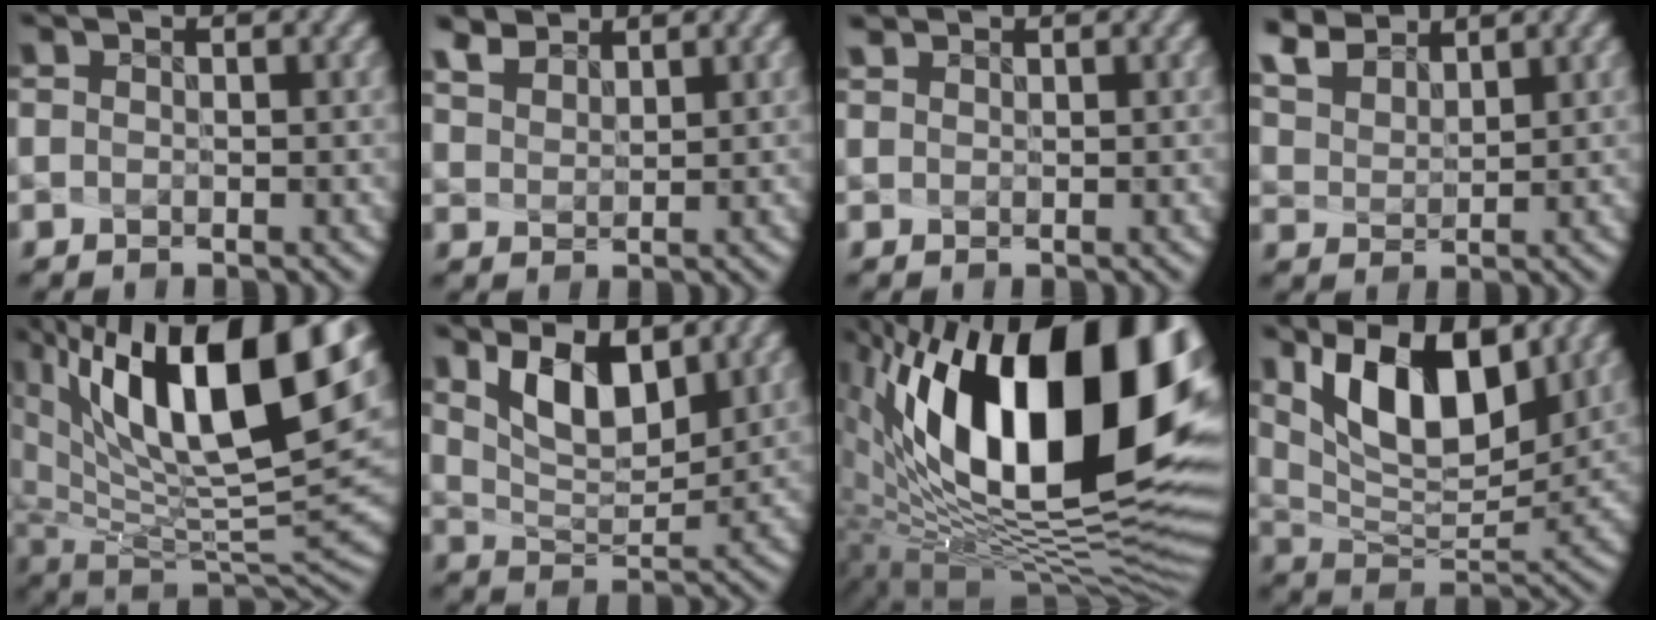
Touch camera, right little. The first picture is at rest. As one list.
[{"total": 2.8, "force": [2.6, 0.8, 0.5], "torque": [-0.031, -0.003, 0.058]}, {"total": 0.8, "force": [0.5, -0.3, -0.5], "torque": [0.002, -0.002, 0.015]}, {"total": 5.0, "force": [4.3, 1.8, 1.6], "torque": [-0.071, 0.001, 0.088]}, {"total": 15.6, "force": [7.0, 5.7, 12.8], "torque": [-0.224, 0.012, 0.128]}, {"total": 5.4, "force": [3.1, 2.1, 3.9], "torque": [-0.074, 0.004, 0.050]}, {"total": 18.7, "force": [4.9, 8.7, 15.8], "torque": [-0.241, 0.011, 0.088]}, {"total": 9.3, "force": [4.8, 3.6, 7.1], "torque": [-0.120, -0.003, 0.088]}]